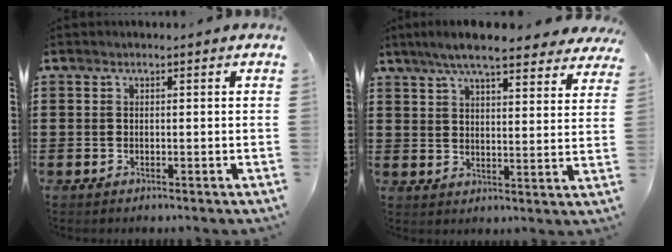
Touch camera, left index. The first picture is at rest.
{"total": 7.6, "force": [6.6, 0.5, 3.8], "torque": [-0.094, -0.019, 0.119]}